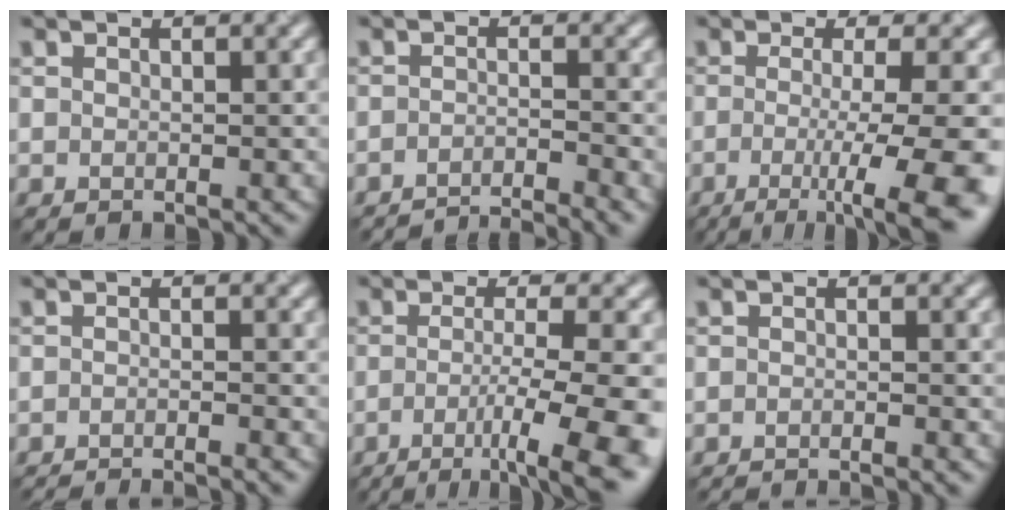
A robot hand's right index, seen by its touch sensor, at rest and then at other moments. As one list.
[{"total": 4.4, "force": [-3.9, 0.5, 2.0], "torque": [-0.025, 0.000, -0.068]}, {"total": 9.1, "force": [-2.3, 2.4, 8.5], "torque": [-0.118, -0.021, -0.036]}, {"total": 4.8, "force": [-4.5, 0.6, 1.7], "torque": [-0.016, -0.007, -0.065]}, {"total": 9.0, "force": [-3.3, 2.0, 8.1], "torque": [-0.111, -0.007, -0.051]}, {"total": 2.8, "force": [-2.6, 0.3, 1.1], "torque": [-0.010, -0.003, -0.043]}]